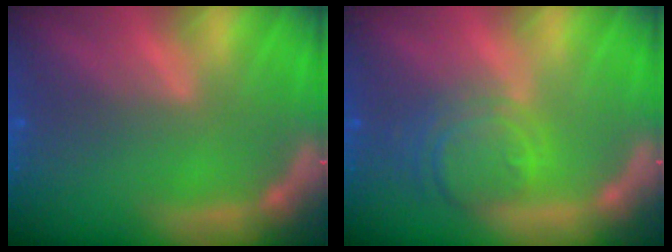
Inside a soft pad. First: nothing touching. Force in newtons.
{"total": 5.0}